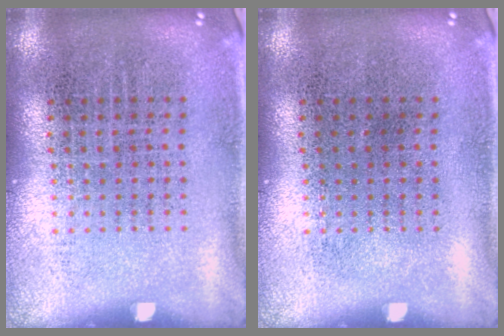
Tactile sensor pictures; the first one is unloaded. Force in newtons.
{"total": 0.0}